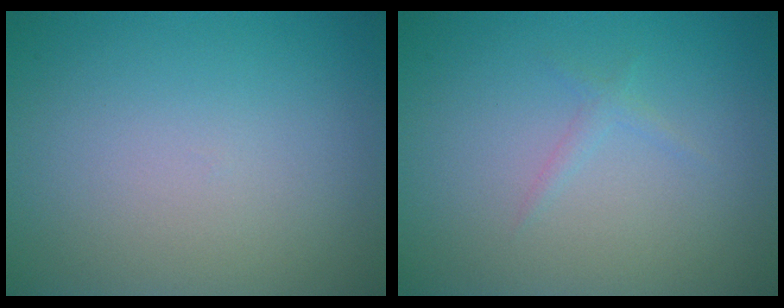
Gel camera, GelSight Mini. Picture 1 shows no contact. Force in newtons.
{"total": 0.7, "press": 0.7, "slide": 0.1}